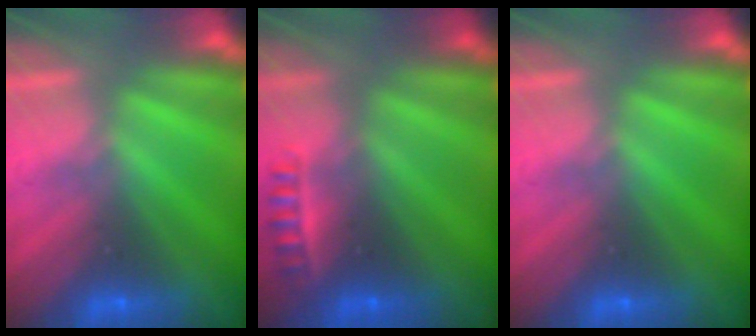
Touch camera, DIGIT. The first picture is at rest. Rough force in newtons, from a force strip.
{"total": 2.3}
{"total": 0.0}